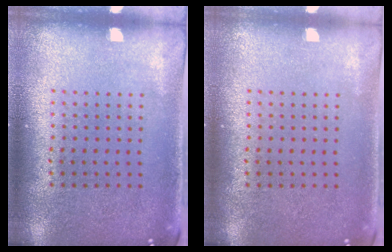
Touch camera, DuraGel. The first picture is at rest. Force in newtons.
{"total": 0.0}